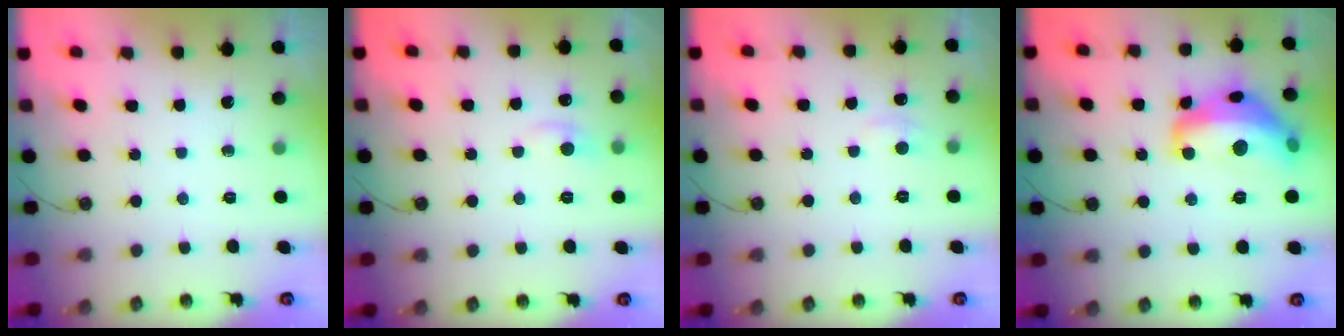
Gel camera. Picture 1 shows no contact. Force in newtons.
{"total": 1.7, "press": 1.4, "slide": 0.9}
{"total": 2.9, "press": 2.9, "slide": 0.5}
{"total": 11.9, "press": 11.9, "slide": 1.4}